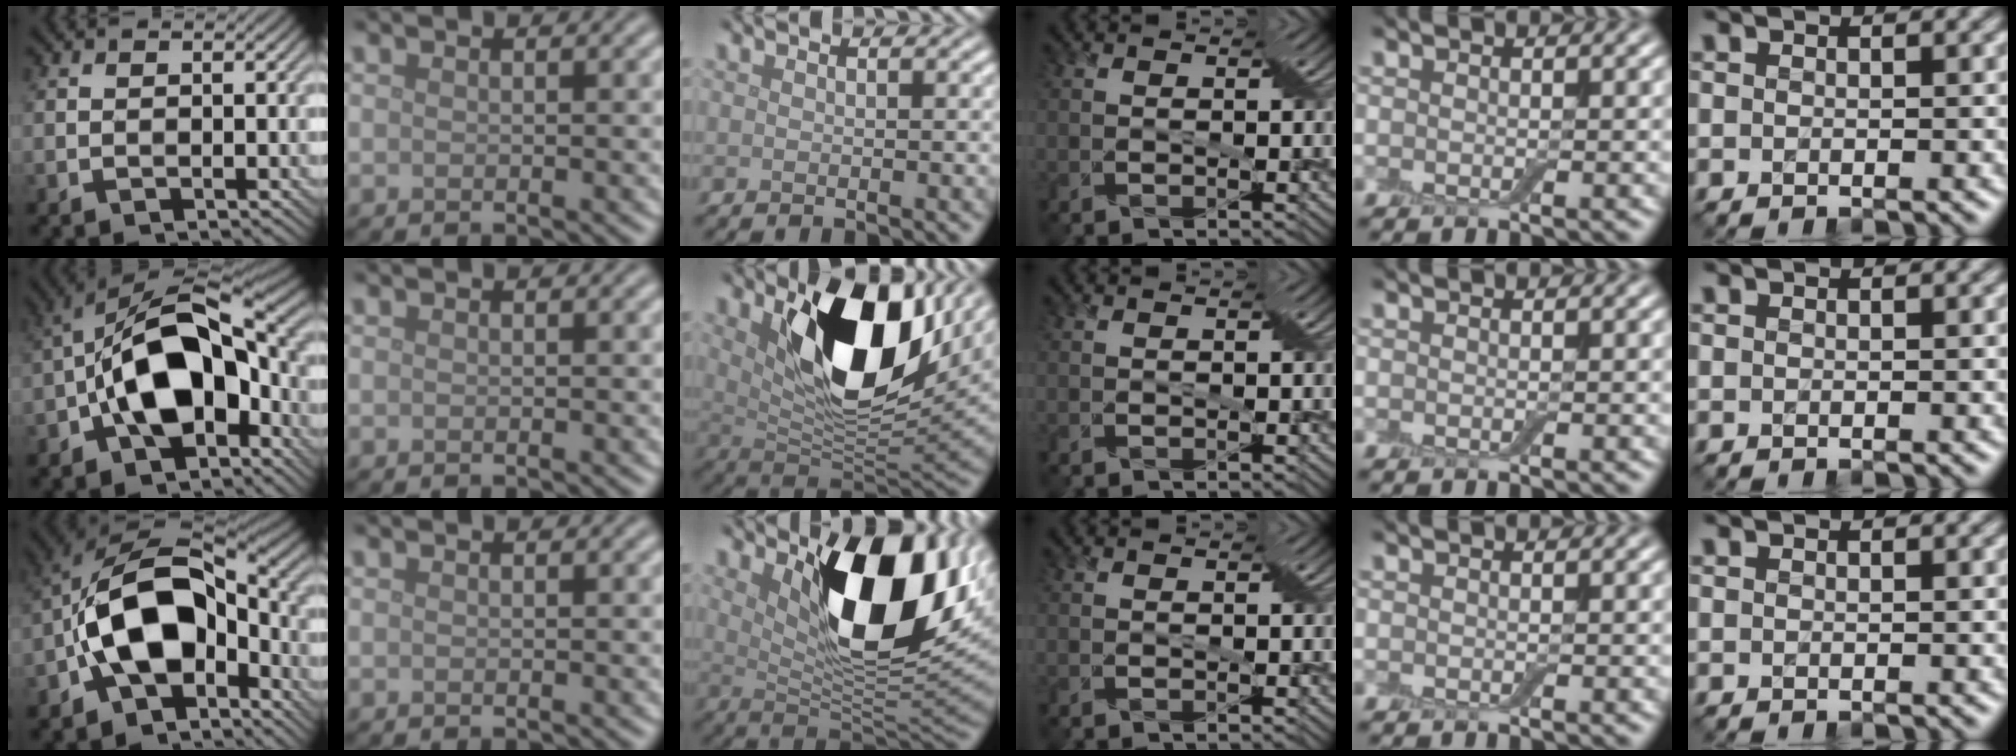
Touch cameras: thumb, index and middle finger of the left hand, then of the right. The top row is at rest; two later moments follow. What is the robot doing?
{"motion": "cut", "object": "cling film"}